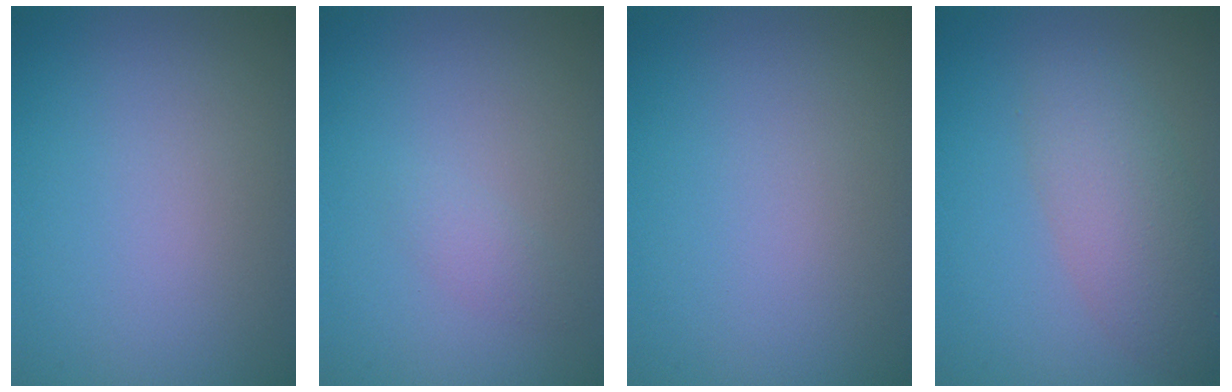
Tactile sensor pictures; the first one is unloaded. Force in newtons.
{"total": 1.1, "press": 1.1, "slide": 0.0}
{"total": 0.0}
{"total": 4.4, "press": 4.4, "slide": 0.1}